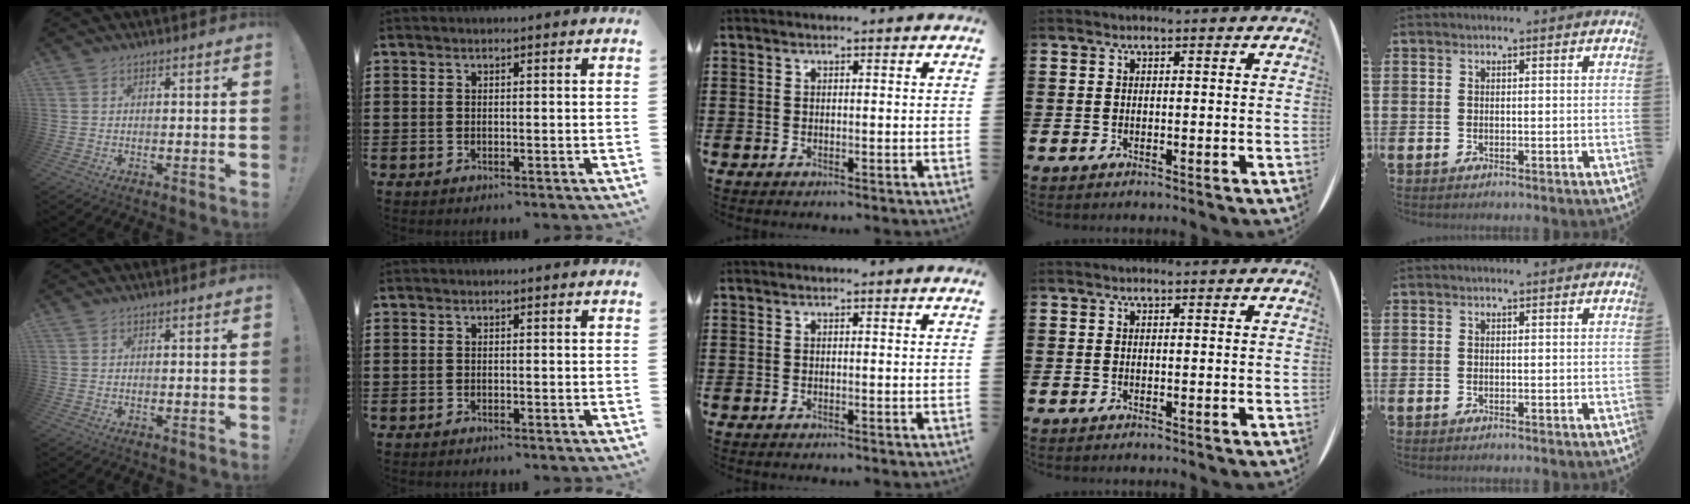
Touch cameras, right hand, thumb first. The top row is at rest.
{"index": {"total": 0.6, "force": [-0.6, -0.1, 0.0], "torque": [-0.001, -0.003, -0.012]}}